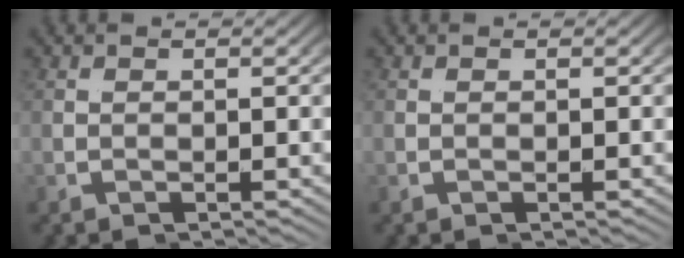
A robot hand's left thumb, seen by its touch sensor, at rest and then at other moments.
{"total": 0.0}